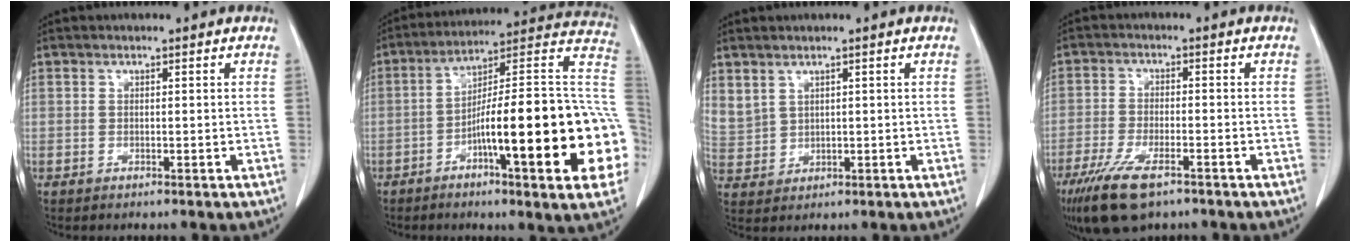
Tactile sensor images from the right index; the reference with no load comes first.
{"total": 26.0, "force": [-6.1, 2.3, 25.2], "torque": [-0.273, 0.013, -0.094]}
{"total": 5.2, "force": [3.1, 3.8, 1.8], "torque": [-0.050, 0.008, 0.080]}
{"total": 10.2, "force": [-6.8, 3.0, 7.0], "torque": [-0.132, -0.022, -0.116]}